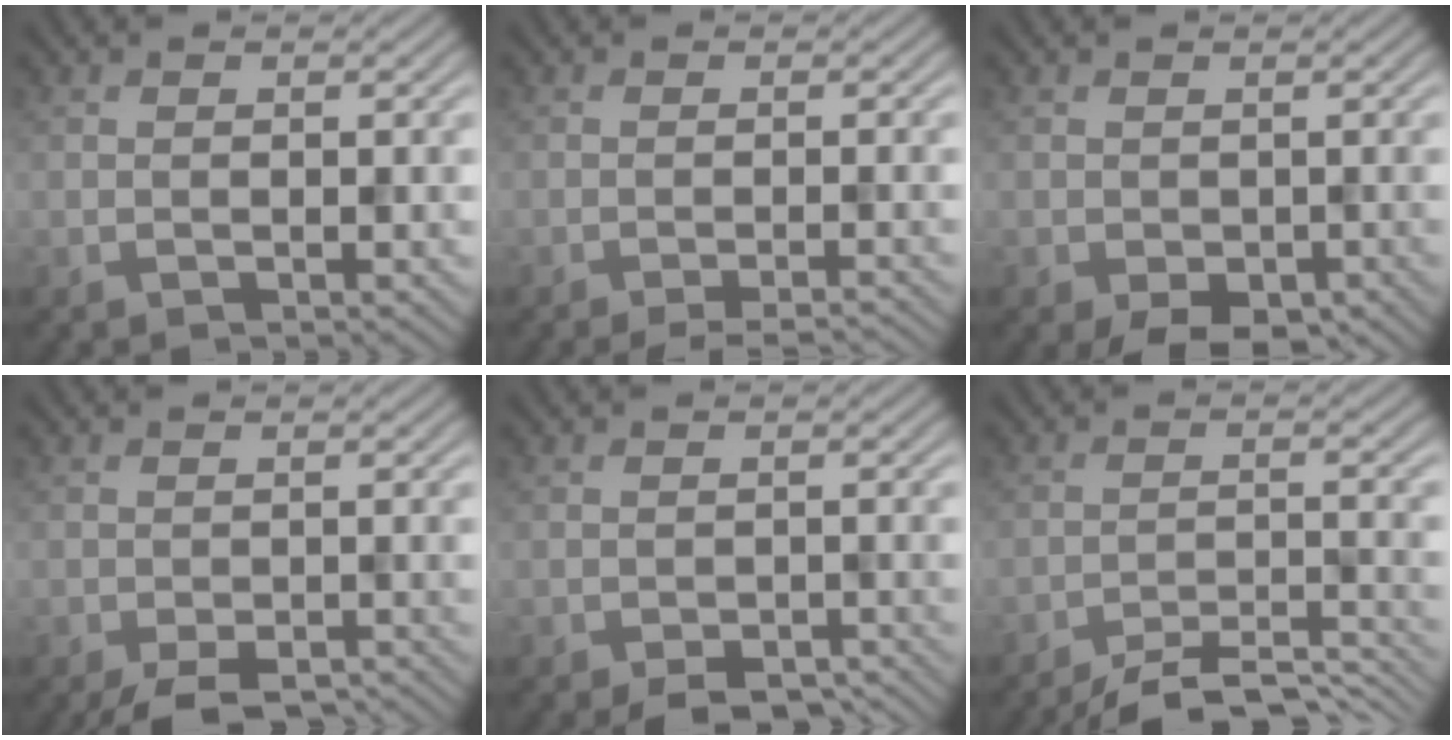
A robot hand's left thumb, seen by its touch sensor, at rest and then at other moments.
{"total": 2.9, "force": [-2.3, 0.3, 1.7], "torque": [-0.028, 0.006, -0.041]}
{"total": 3.6, "force": [-2.2, 2.0, 2.0], "torque": [-0.032, -0.013, -0.030]}
{"total": 5.1, "force": [-3.9, 1.9, 2.7], "torque": [-0.039, -0.013, -0.063]}
{"total": 4.0, "force": [-3.2, 1.5, 1.9], "torque": [-0.027, -0.008, -0.049]}
{"total": 7.7, "force": [-6.6, 1.3, 3.7], "torque": [-0.071, 0.000, -0.093]}